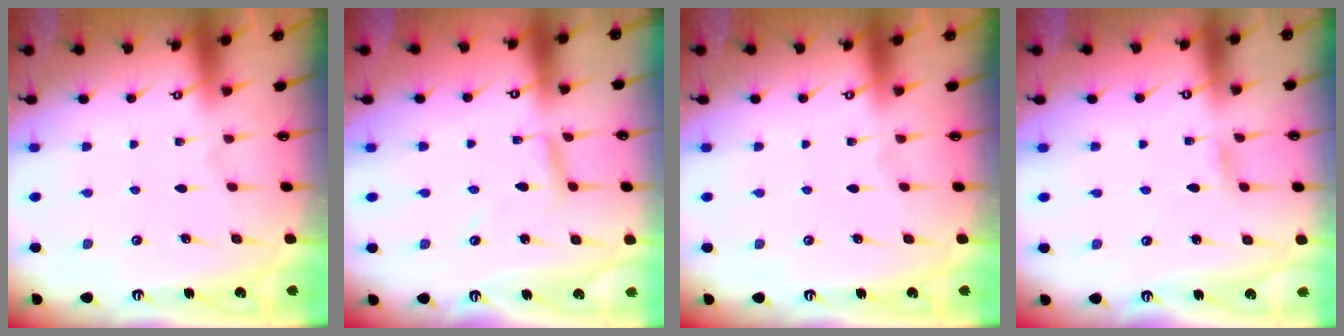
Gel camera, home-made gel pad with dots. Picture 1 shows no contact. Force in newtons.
{"total": 3.3, "press": 3.2, "slide": 0.3}
{"total": 0.0}
{"total": 1.7, "press": 1.7, "slide": 0.1}